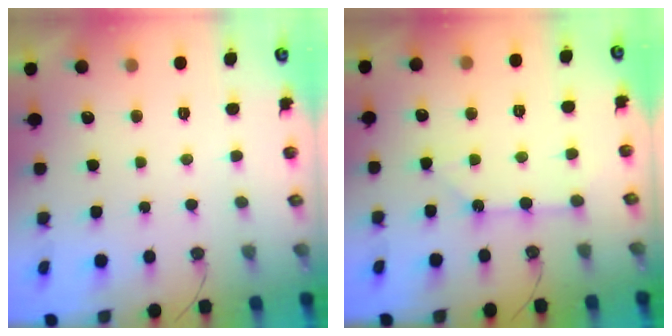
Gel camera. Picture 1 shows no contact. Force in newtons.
{"total": 3.7, "press": 3.7, "slide": 0.4}